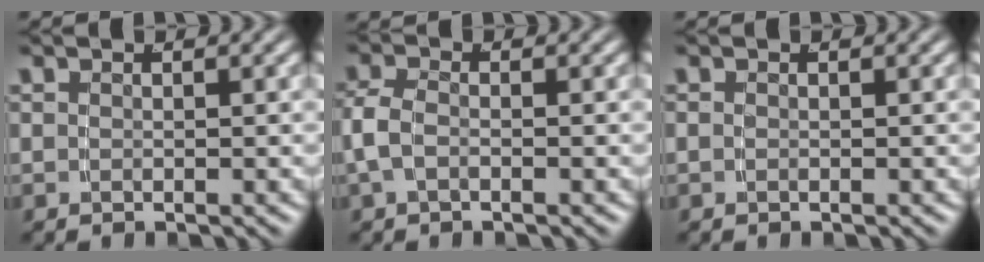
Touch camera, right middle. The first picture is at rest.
{"total": 2.4, "force": [-0.1, 1.8, 1.6], "torque": [-0.050, -0.009, 0.002]}
{"total": 0.0}